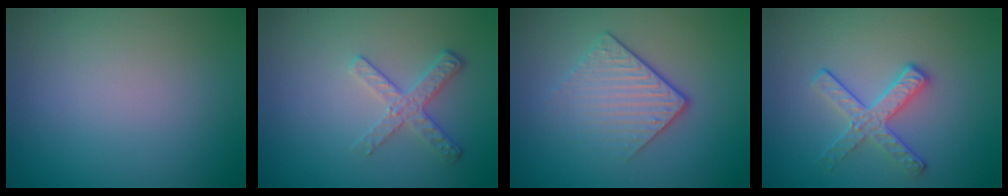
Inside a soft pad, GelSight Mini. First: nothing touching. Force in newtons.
{"total": 2.6, "press": 2.4, "slide": 1.2}
{"total": 4.2, "press": 2.6, "slide": 3.3}
{"total": 2.9, "press": 2.6, "slide": 1.4}